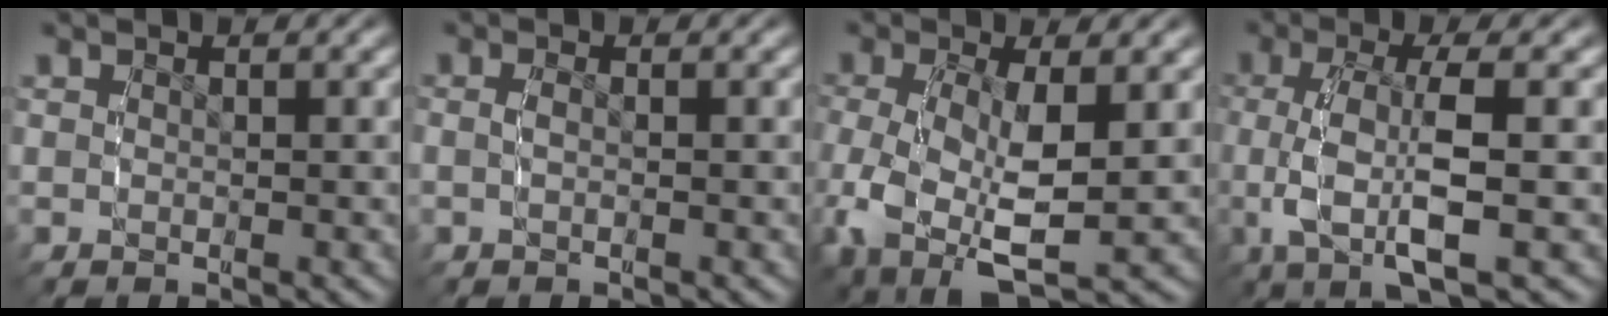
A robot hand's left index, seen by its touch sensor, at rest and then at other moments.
{"total": 1.0, "force": [-0.6, 0.5, 0.6], "torque": [-0.021, -0.003, -0.012]}
{"total": 8.4, "force": [-2.7, 5.8, 5.5], "torque": [-0.154, -0.055, -0.027]}
{"total": 7.4, "force": [-0.9, 3.6, 6.4], "torque": [-0.136, -0.013, -0.013]}